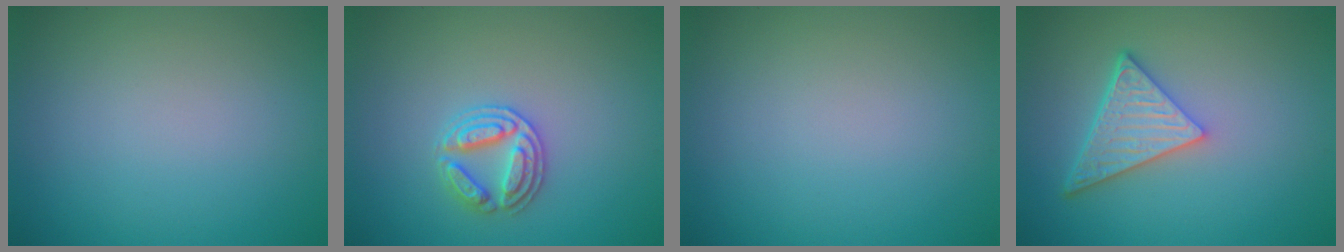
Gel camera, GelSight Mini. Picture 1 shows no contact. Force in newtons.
{"total": 2.8, "press": 2.7, "slide": 0.4}
{"total": 0.0}
{"total": 5.0, "press": 3.7, "slide": 3.3}